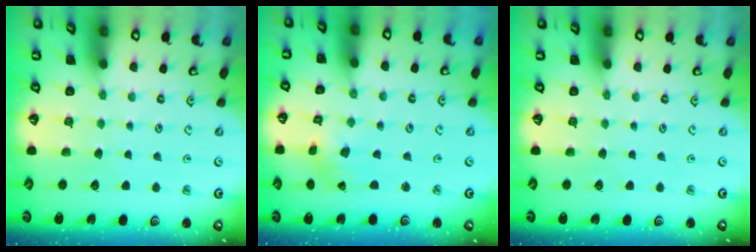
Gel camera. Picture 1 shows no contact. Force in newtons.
{"total": 2.2, "press": 2.1, "slide": 0.6}
{"total": 0.0}